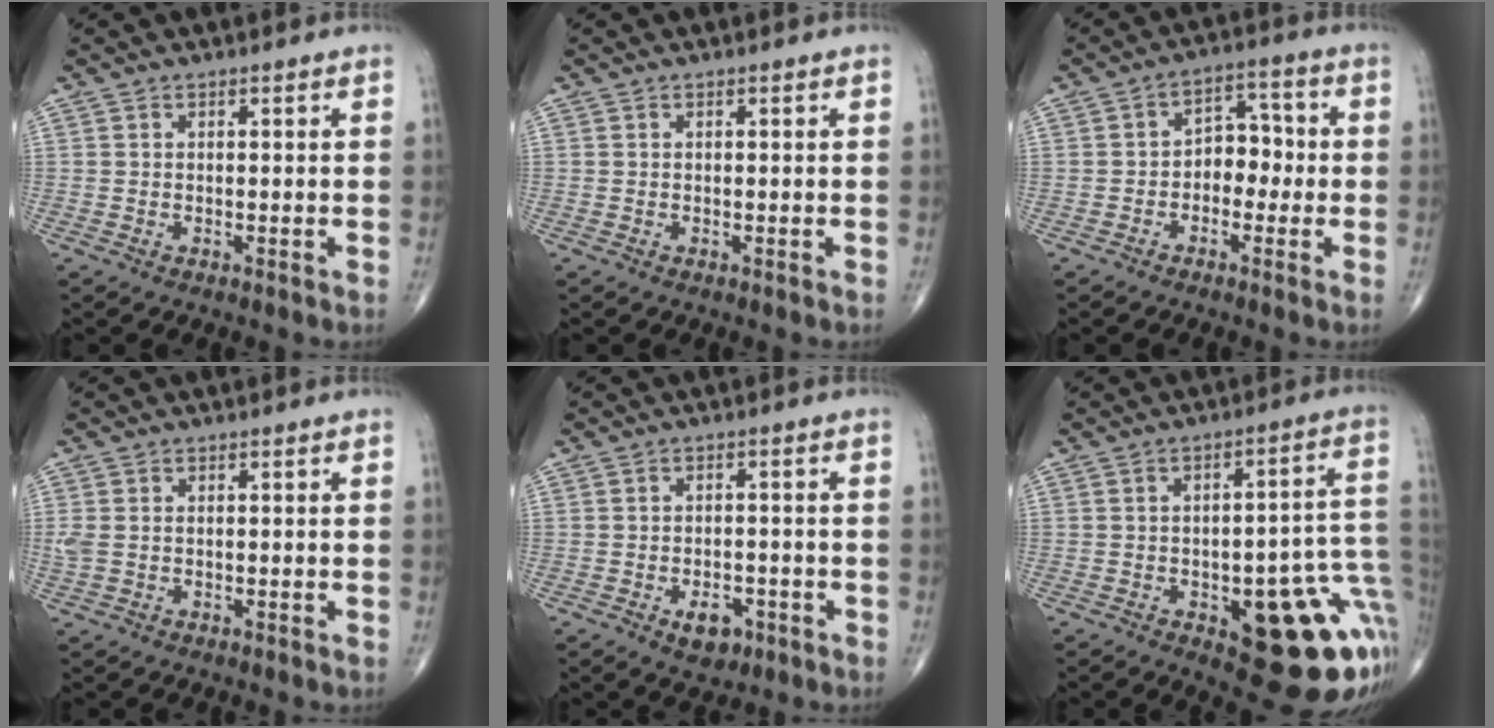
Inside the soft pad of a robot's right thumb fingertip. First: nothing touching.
{"total": 0.0}
{"total": 6.6, "force": [-1.0, 4.7, 4.5], "torque": [-0.033, 0.030, -0.028]}
{"total": 2.6, "force": [-0.1, 1.8, 1.9], "torque": [-0.062, 0.007, 0.000]}
{"total": 5.0, "force": [-2.4, 3.1, 3.1], "torque": [-0.029, 0.012, -0.030]}
{"total": 21.4, "force": [-5.6, 7.9, 19.1], "torque": [-0.182, 0.031, -0.050]}